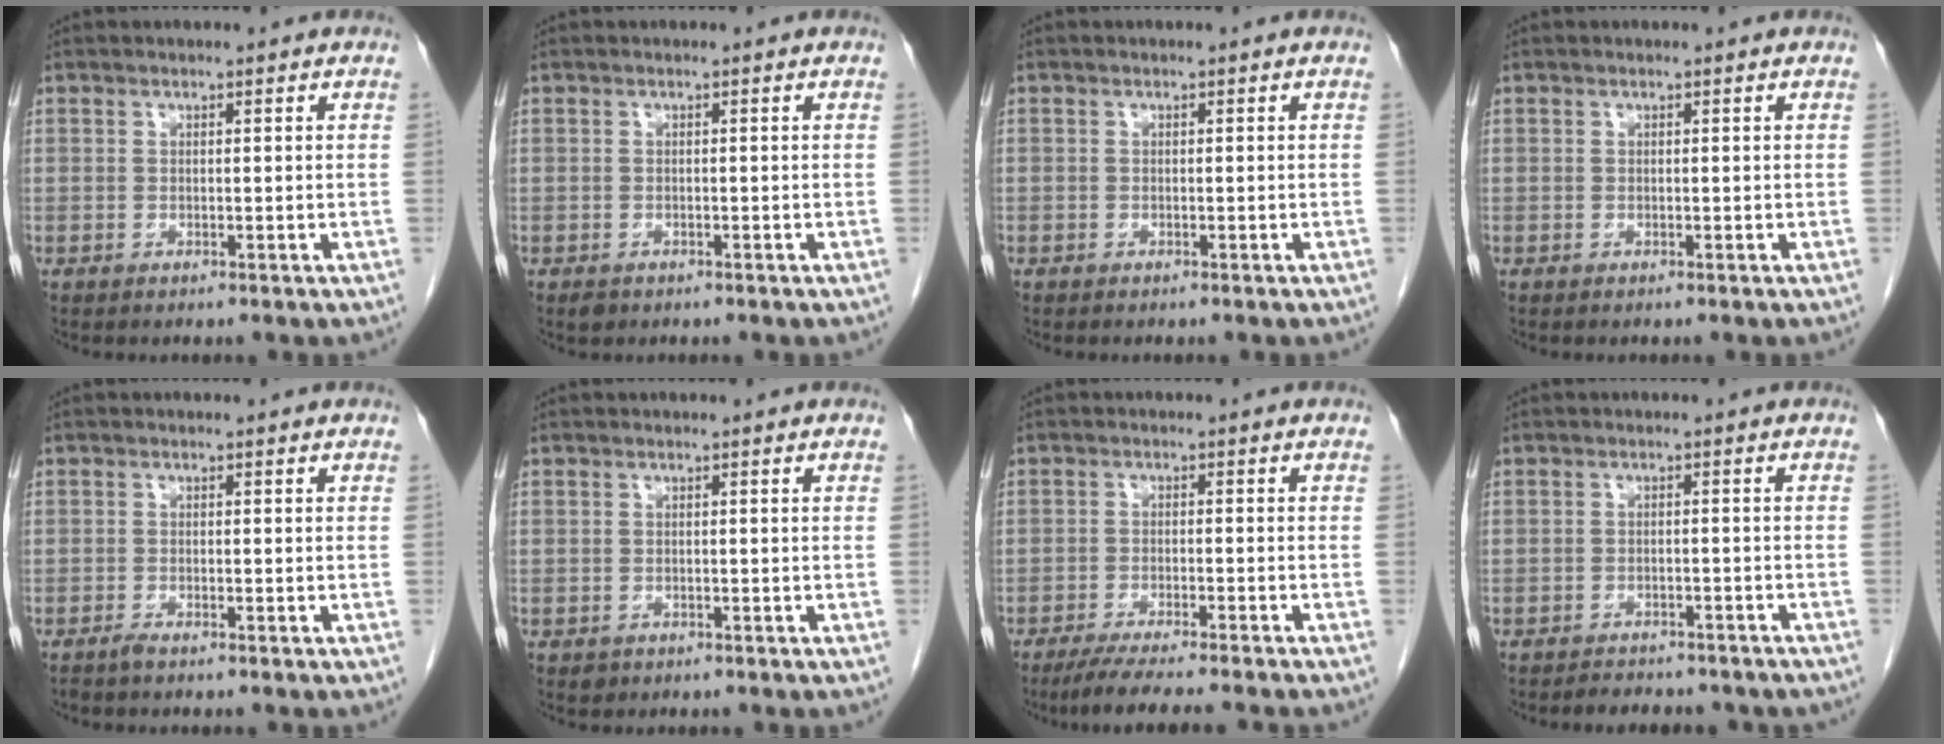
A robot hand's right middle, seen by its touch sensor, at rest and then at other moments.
{"total": 1.1, "force": [-0.7, 0.7, 0.4], "torque": [-0.012, 0.000, -0.007]}
{"total": 0.0}
{"total": 0.0}
{"total": 0.8, "force": [-0.8, -0.1, 0.4], "torque": [-0.011, -0.002, -0.015]}
{"total": 0.8, "force": [-0.4, 0.6, 0.2], "torque": [-0.006, 0.001, -0.002]}
{"total": 9.4, "force": [-8.0, -0.4, 4.8], "torque": [-0.057, -0.024, -0.124]}
{"total": 8.0, "force": [-7.1, 2.6, 2.6], "torque": [-0.035, 0.003, -0.078]}